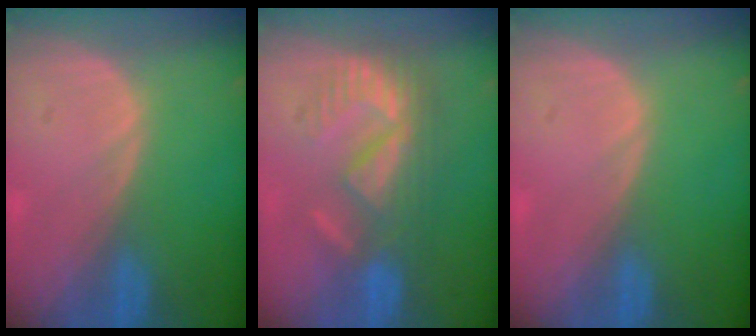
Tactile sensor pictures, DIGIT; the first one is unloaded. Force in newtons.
{"total": 9.2, "press": 8.0, "slide": 4.6}
{"total": 0.0}